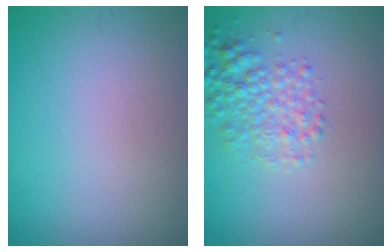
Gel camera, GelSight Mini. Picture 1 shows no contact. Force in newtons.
{"total": 3.4, "press": 3.4, "slide": 0.1}